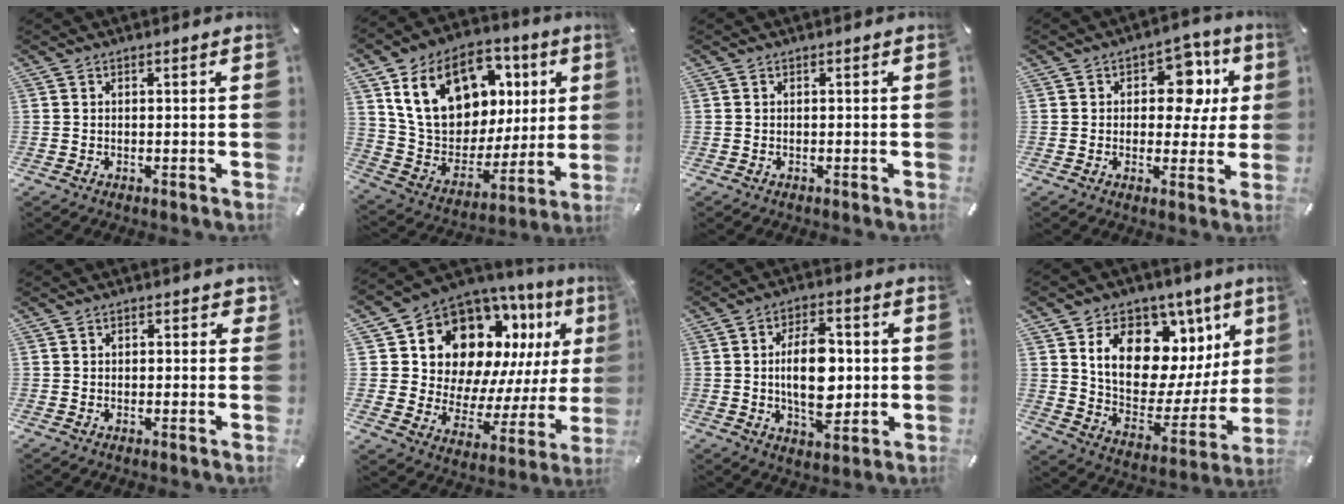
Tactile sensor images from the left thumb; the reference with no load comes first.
{"total": 20.7, "force": [8.4, 14.9, 11.7], "torque": [-0.210, -0.030, 0.156]}
{"total": 0.0}
{"total": 11.4, "force": [3.2, 7.7, 7.8], "torque": [-0.091, -0.009, 0.050]}
{"total": 1.5, "force": [0.2, 1.2, 0.8], "torque": [-0.001, 0.000, -0.002]}
{"total": 15.3, "force": [9.4, 10.4, 6.1], "torque": [-0.094, -0.097, 0.173]}
{"total": 12.9, "force": [0.2, 7.5, 10.5], "torque": [-0.199, 0.002, 0.000]}
{"total": 16.9, "force": [8.5, 11.0, 9.7], "torque": [-0.151, -0.067, 0.150]}